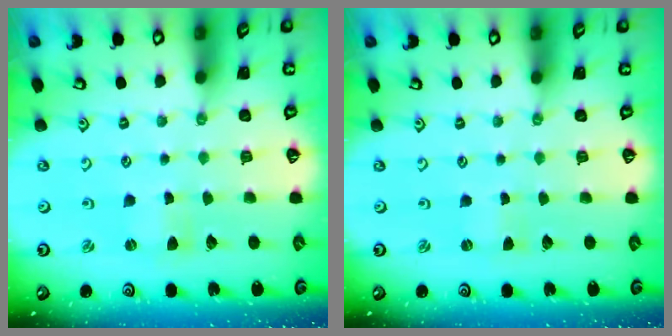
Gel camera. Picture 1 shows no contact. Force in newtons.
{"total": 0.0}